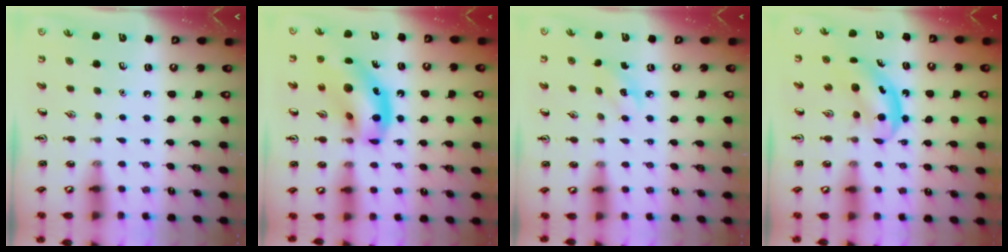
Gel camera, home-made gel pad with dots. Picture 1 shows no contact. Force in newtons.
{"total": 16.5, "press": 15.9, "slide": 4.5}
{"total": 2.3, "press": 2.1, "slide": 0.8}
{"total": 5.2, "press": 5.1, "slide": 0.7}